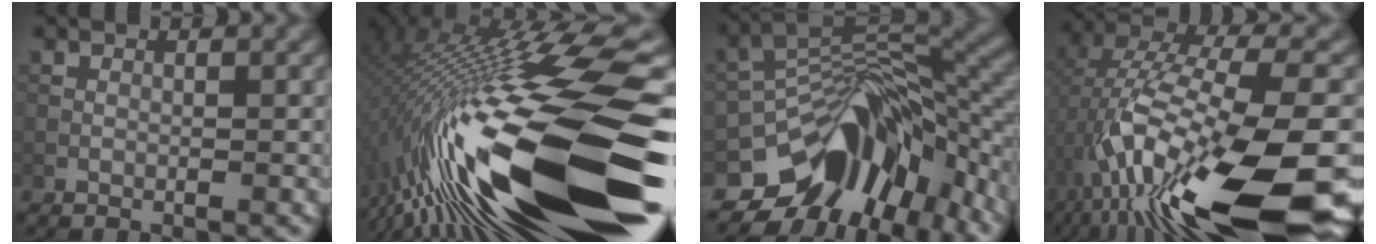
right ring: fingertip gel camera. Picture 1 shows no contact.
{"total": 20.9, "force": [-5.2, 4.3, 19.8], "torque": [-0.340, 0.014, -0.107]}
{"total": 14.3, "force": [-7.5, 8.0, 9.2], "torque": [-0.153, 0.000, -0.116]}
{"total": 17.2, "force": [-6.7, 4.4, 15.2], "torque": [-0.289, 0.017, -0.122]}